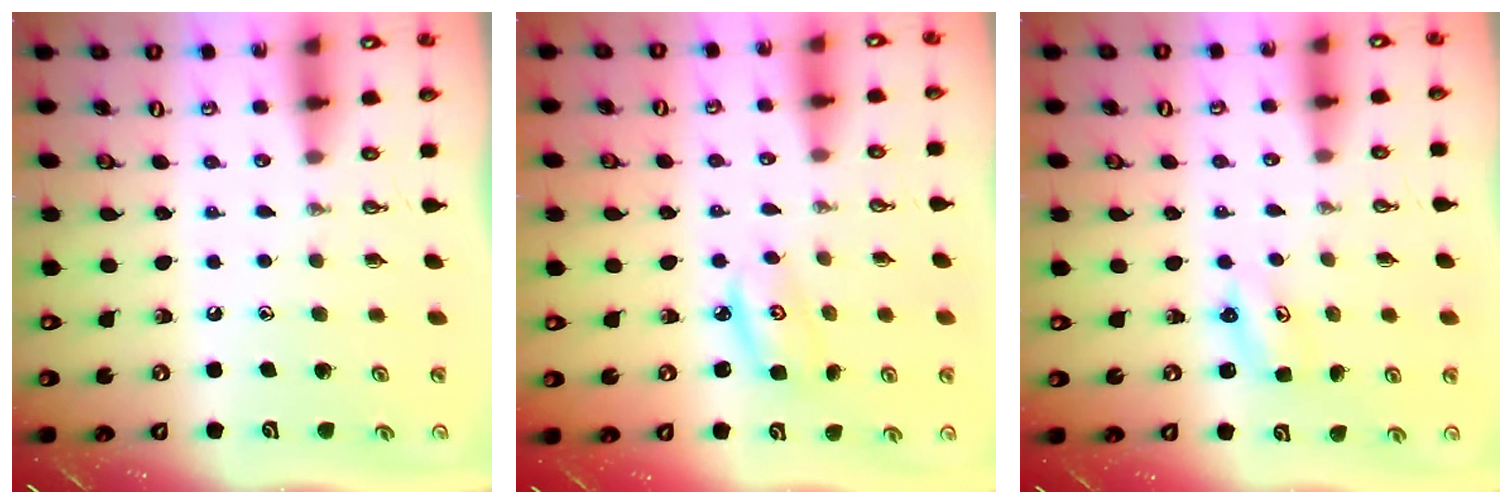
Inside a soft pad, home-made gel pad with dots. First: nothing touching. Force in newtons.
{"total": 3.8, "press": 3.8, "slide": 0.2}
{"total": 2.8, "press": 2.8, "slide": 0.3}